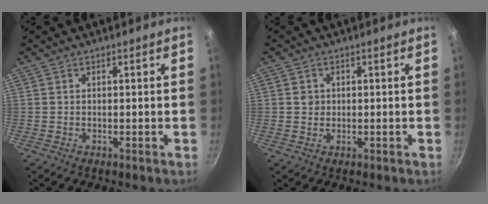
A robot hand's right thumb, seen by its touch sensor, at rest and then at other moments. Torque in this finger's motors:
{"motor_torque": [-0.16, 0.39, 0.07, 0.59, -0.01]}